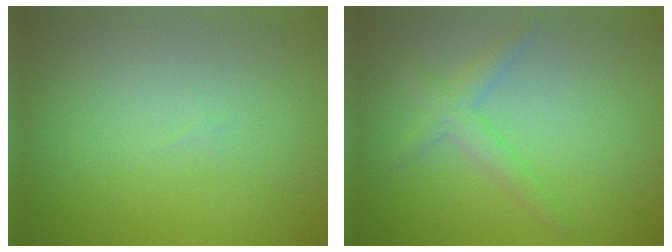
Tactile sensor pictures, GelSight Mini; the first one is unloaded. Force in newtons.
{"total": 2.1, "press": 2.1, "slide": 0.1}